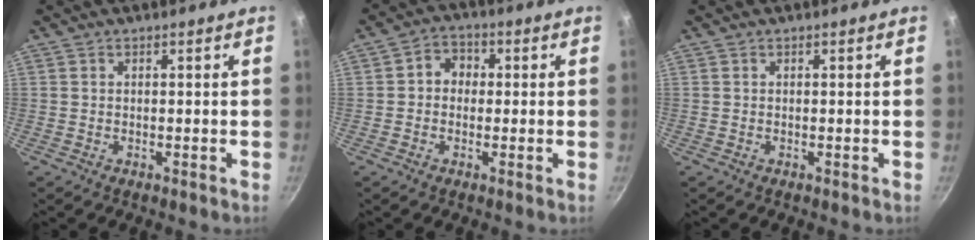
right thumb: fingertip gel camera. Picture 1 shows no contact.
{"total": 4.7, "force": [0.2, 4.1, 2.4], "torque": [-0.013, 0.009, -0.010]}
{"total": 0.0}